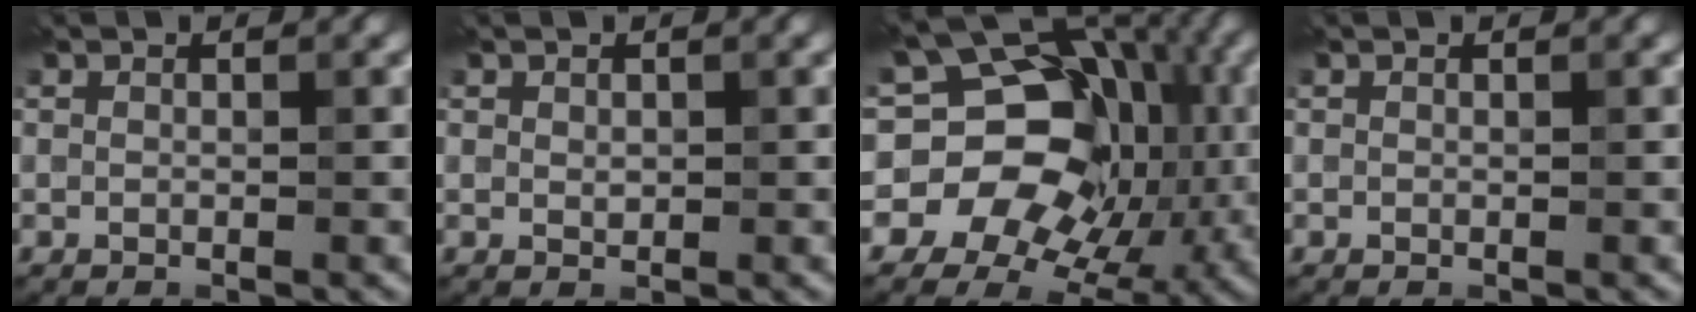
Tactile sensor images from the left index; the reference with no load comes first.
{"total": 0.7, "force": [0.3, 0.5, 0.4], "torque": [-0.009, 0.001, 0.006]}
{"total": 15.2, "force": [-0.3, 12.5, 8.8], "torque": [-0.128, 0.024, -0.026]}
{"total": 0.0}